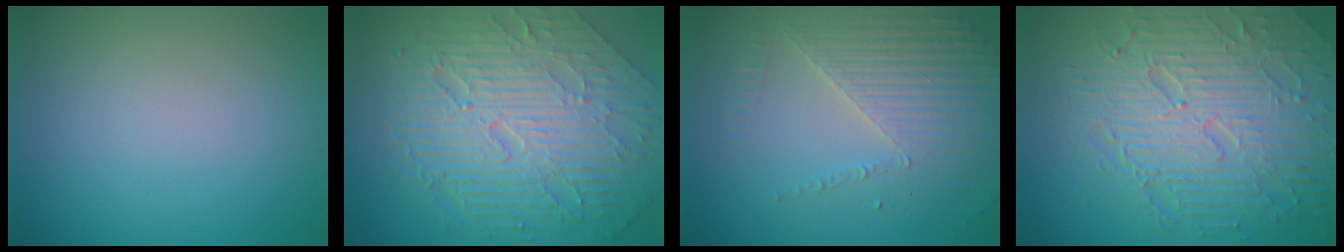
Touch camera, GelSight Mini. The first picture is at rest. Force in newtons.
{"total": 10.7, "press": 7.1, "slide": 8.0}
{"total": 3.9, "press": 3.6, "slide": 1.6}
{"total": 9.1, "press": 6.3, "slide": 6.5}